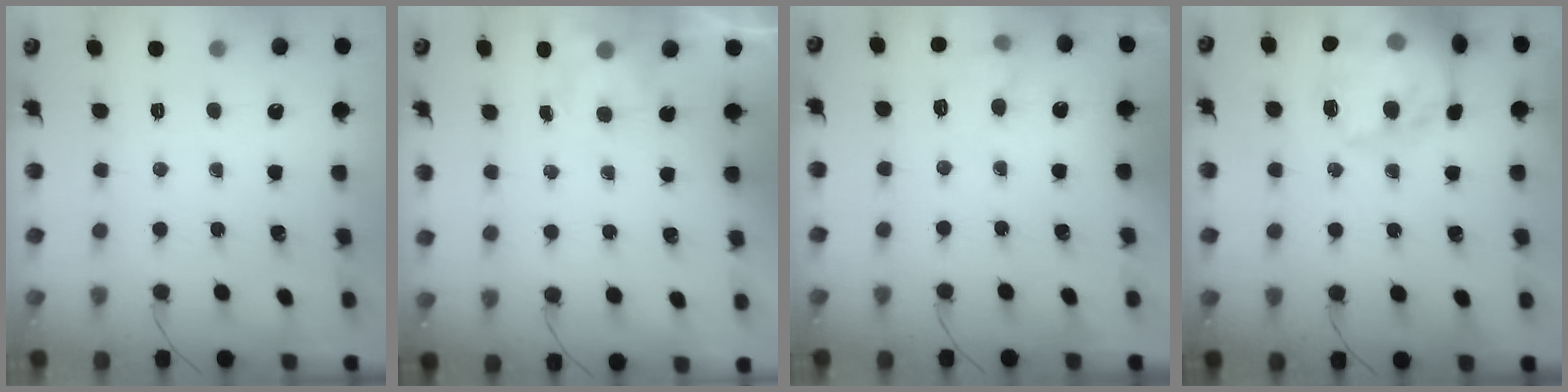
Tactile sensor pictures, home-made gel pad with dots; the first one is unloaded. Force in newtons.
{"total": 2.5, "press": 2.1, "slide": 1.4}
{"total": 8.0, "press": 7.8, "slide": 1.9}
{"total": 20.7, "press": 20.6, "slide": 2.2}